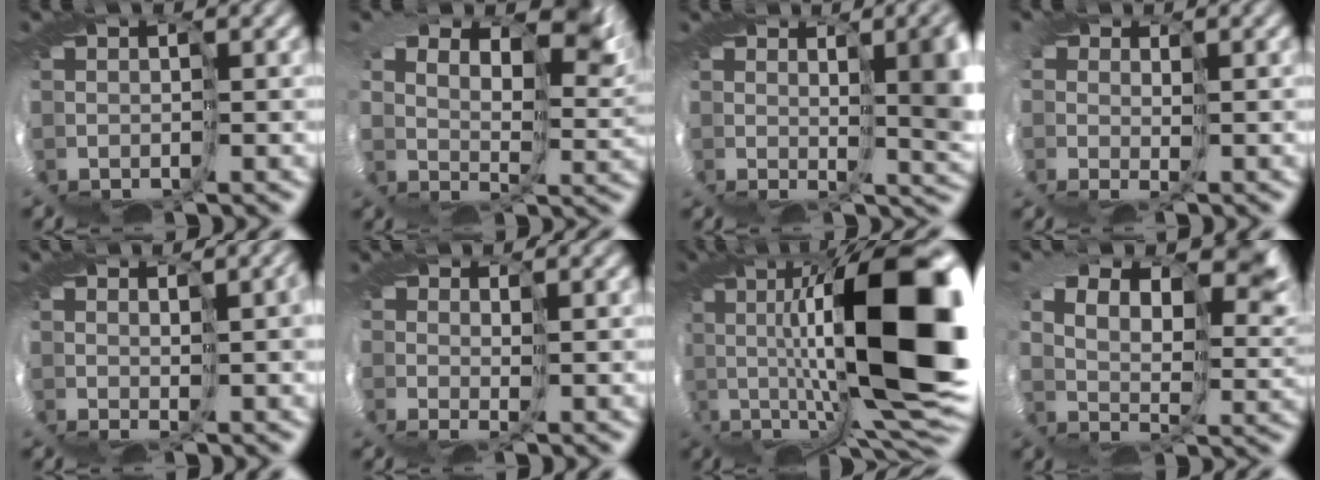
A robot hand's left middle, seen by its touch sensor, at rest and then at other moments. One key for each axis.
{"total": 10.1, "fx": 5.7, "fy": 5.5, "fz": 6.3, "tx": -0.121, "ty": 0.014, "tz": 0.112}
{"total": 8.1, "fx": 1.5, "fy": 2.9, "fz": 7.4, "tx": -0.110, "ty": -0.004, "tz": 0.032}
{"total": 4.3, "fx": 0.3, "fy": 3.1, "fz": 2.9, "tx": -0.043, "ty": 0.004, "tz": -0.003}
{"total": 3.4, "fx": 1.2, "fy": 0.8, "fz": 3.0, "tx": -0.045, "ty": 0.008, "tz": 0.018}
{"total": 1.0, "fx": 0.6, "fy": 0.3, "fz": 0.8, "tx": -0.019, "ty": 0.000, "tz": 0.009}
{"total": 14.8, "fx": 2.8, "fy": 6.0, "fz": 13.3, "tx": -0.246, "ty": 0.013, "tz": 0.050}
{"total": 9.4, "fx": 5.8, "fy": 4.7, "fz": 5.6, "tx": -0.111, "ty": 0.019, "tz": 0.106}